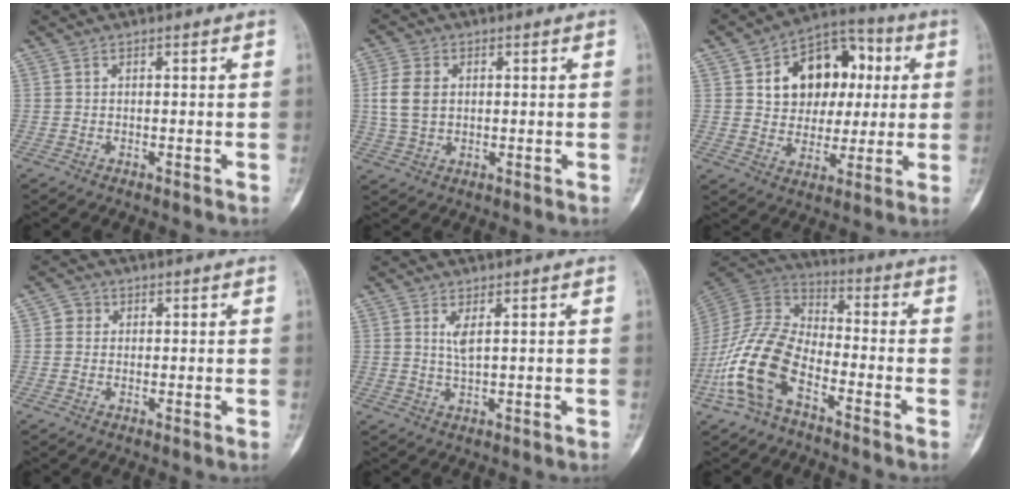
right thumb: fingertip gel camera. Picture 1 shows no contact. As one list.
[{"total": 6.6, "force": [0.9, 4.8, 4.5], "torque": [-0.092, 0.003, 0.020]}, {"total": 16.5, "force": [4.1, 12.0, 10.5], "torque": [-0.106, 0.014, 0.063]}, {"total": 2.1, "force": [0.5, 1.9, 0.6], "torque": [0.003, 0.002, 0.001]}, {"total": 2.4, "force": [0.9, 0.4, 2.2], "torque": [-0.052, -0.009, 0.025]}, {"total": 15.3, "force": [-6.8, 7.9, 11.2], "torque": [-0.230, 0.052, -0.143]}]